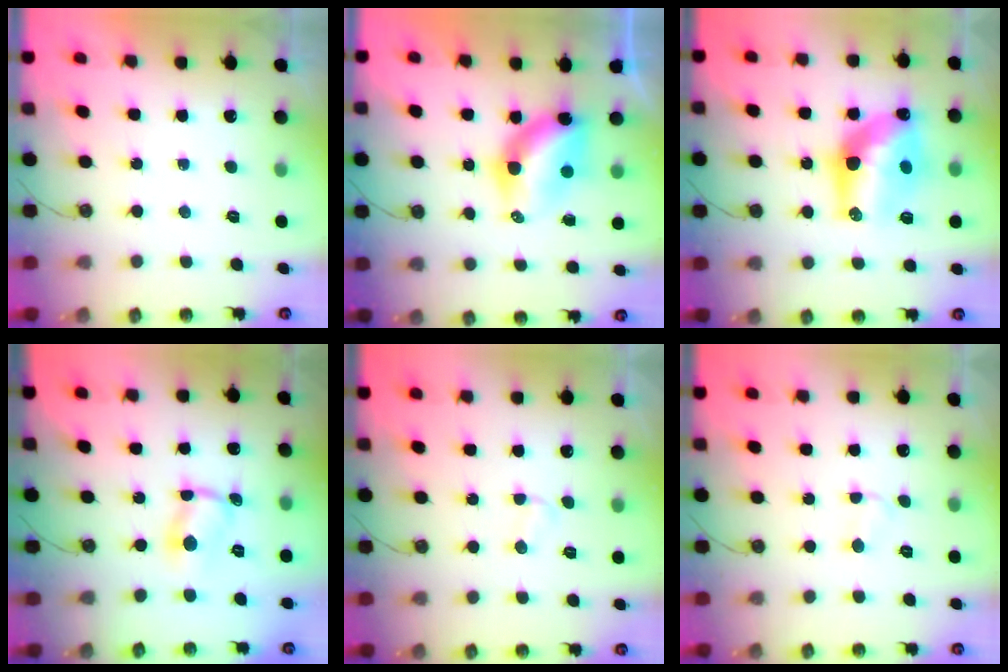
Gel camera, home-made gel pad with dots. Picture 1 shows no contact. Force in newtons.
{"total": 6.7, "press": 6.7, "slide": 0.7}
{"total": 14.3, "press": 14.3, "slide": 0.8}
{"total": 3.3, "press": 3.3, "slide": 0.1}
{"total": 2.6, "press": 2.6, "slide": 0.2}
{"total": 2.6, "press": 2.6, "slide": 0.3}